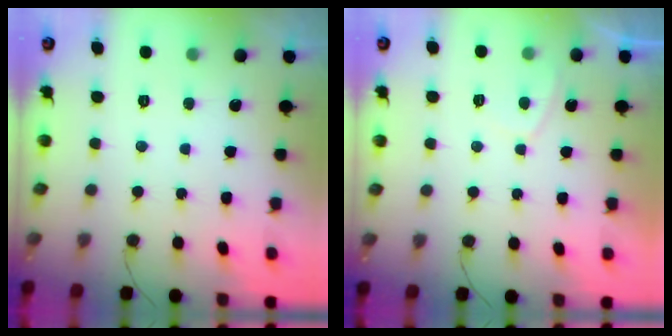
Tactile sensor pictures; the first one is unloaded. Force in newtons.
{"total": 1.9, "press": 1.9, "slide": 0.6}